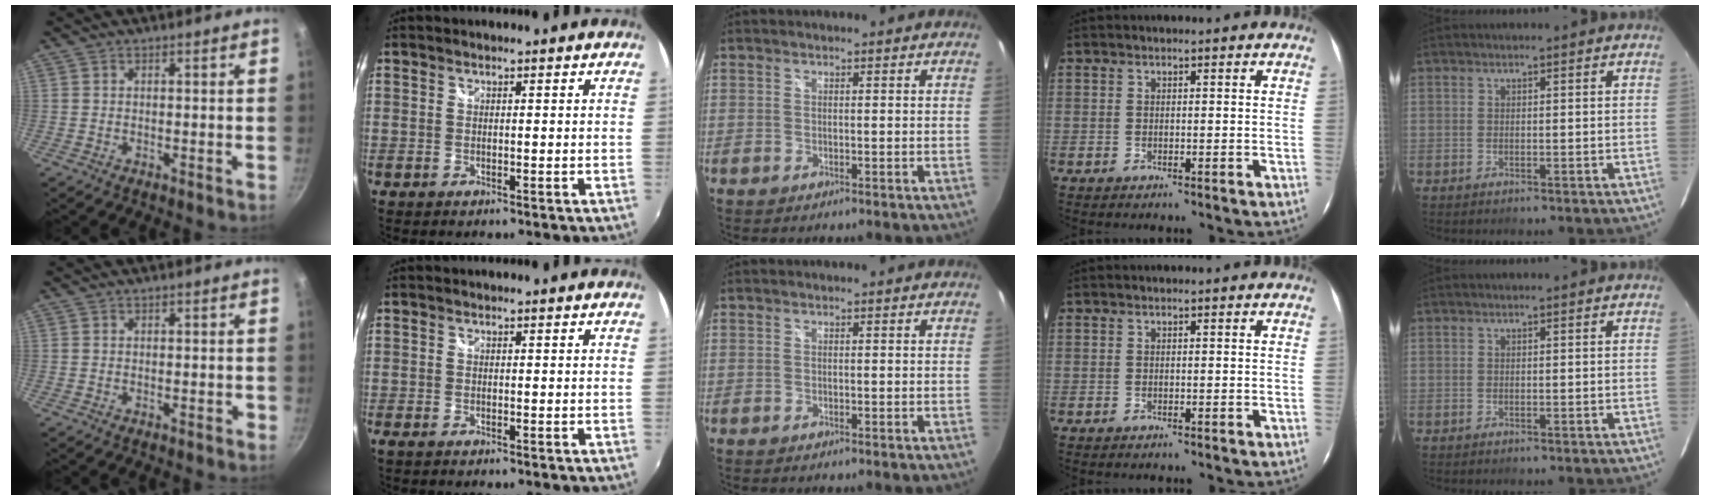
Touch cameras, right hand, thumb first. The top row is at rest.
{"thumb": {"total": 1.1, "force": [-0.5, 0.7, 0.7], "torque": [0.002, 0.011, -0.005]}, "index": {"total": 1.3, "force": [-1.2, 0.3, 0.6], "torque": [-0.015, -0.007, -0.023]}}